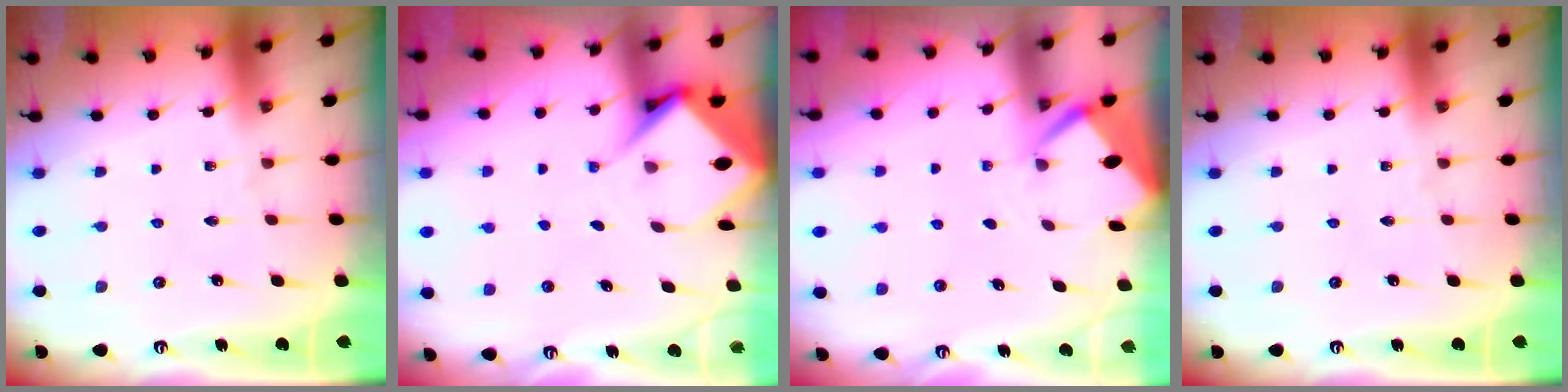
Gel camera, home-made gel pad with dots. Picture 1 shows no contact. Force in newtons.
{"total": 6.6, "press": 6.6, "slide": 0.5}
{"total": 2.6, "press": 2.6, "slide": 0.3}
{"total": 0.0}